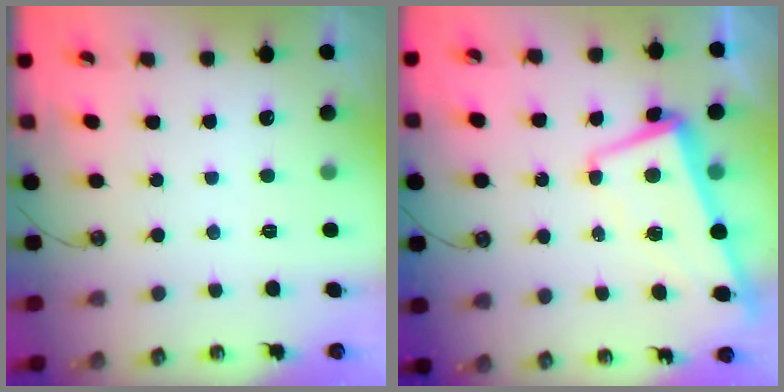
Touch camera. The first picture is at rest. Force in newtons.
{"total": 1.2, "press": 0.0, "slide": 1.2}